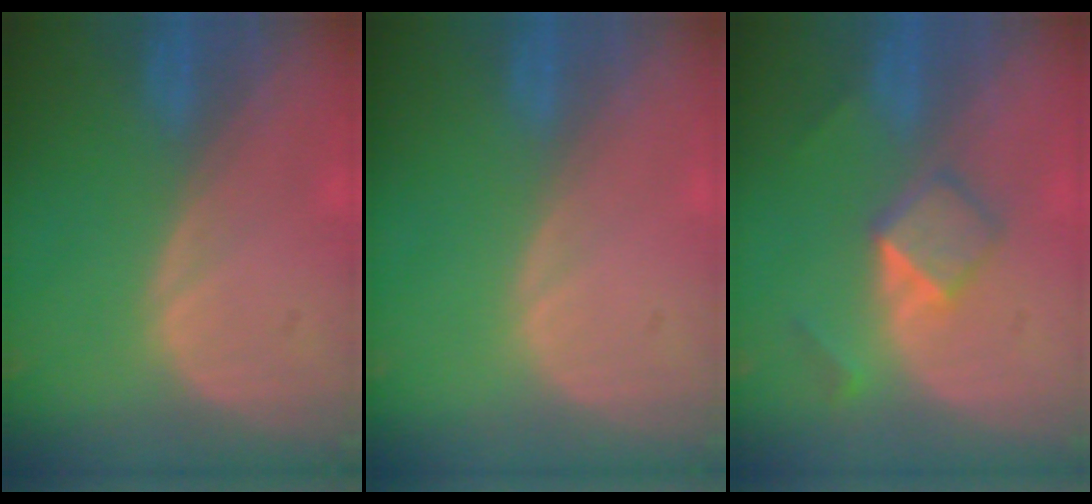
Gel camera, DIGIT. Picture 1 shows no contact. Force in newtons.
{"total": 0.0}
{"total": 5.3, "press": 4.5, "slide": 2.8}